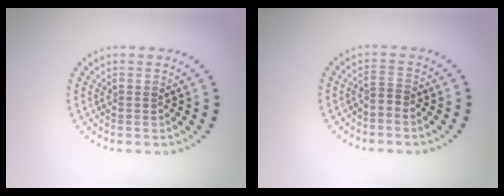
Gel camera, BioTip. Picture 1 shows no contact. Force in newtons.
{"total": 0.9, "press": 0.3, "slide": 0.8}